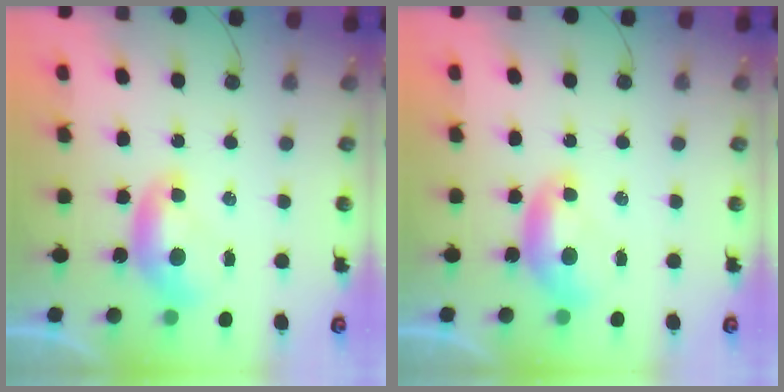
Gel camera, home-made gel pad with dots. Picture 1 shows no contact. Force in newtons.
{"total": 0.0}